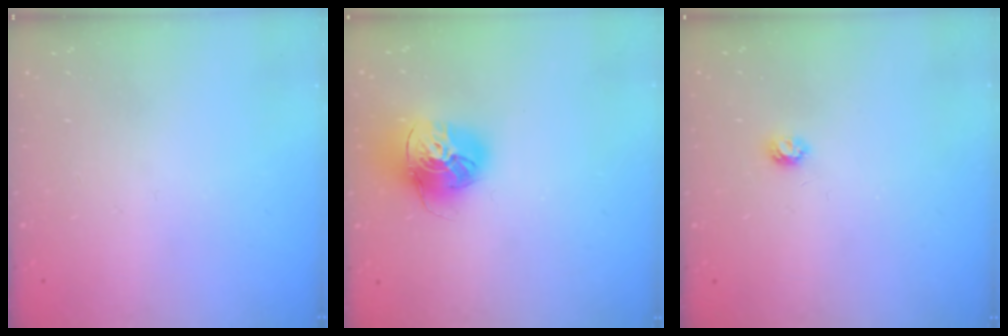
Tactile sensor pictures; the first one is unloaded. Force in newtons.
{"total": 18.0, "press": 17.9, "slide": 1.7}
{"total": 4.2, "press": 4.2, "slide": 0.5}